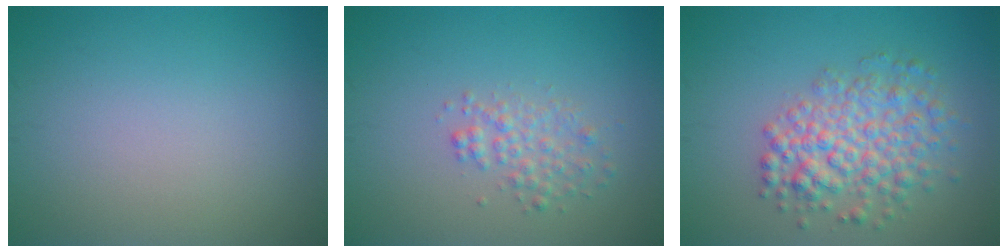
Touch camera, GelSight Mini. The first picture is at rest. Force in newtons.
{"total": 2.0, "press": 2.0, "slide": 0.1}
{"total": 5.2, "press": 5.2, "slide": 0.2}